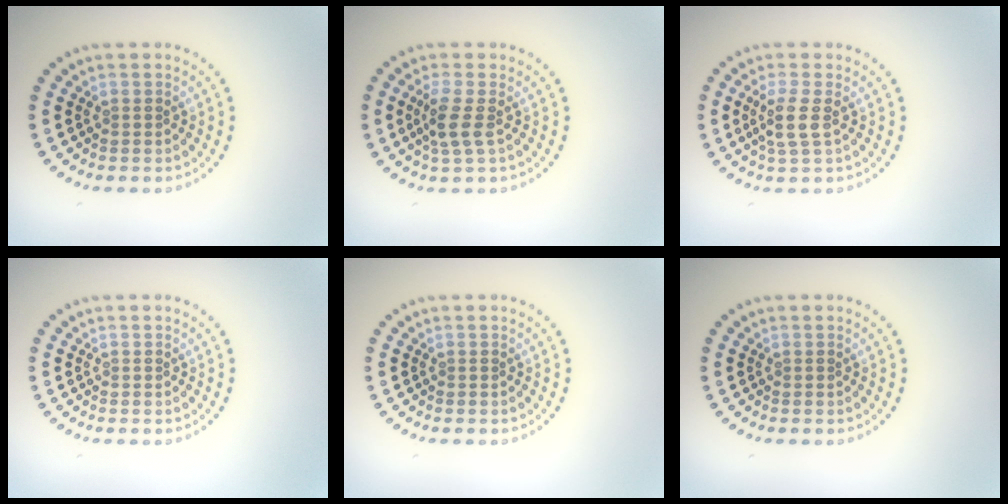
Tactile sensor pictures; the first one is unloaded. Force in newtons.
{"total": 2.4, "press": 2.0, "slide": 1.4}
{"total": 2.4, "press": 2.0, "slide": 1.3}
{"total": 0.0}
{"total": 0.0}
{"total": 0.0}